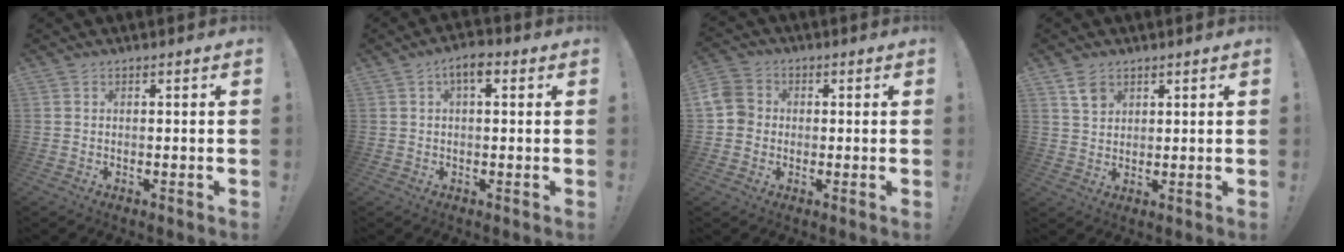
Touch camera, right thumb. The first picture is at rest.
{"total": 4.3, "force": [1.4, 1.8, 3.6], "torque": [-0.057, 0.002, 0.020]}
{"total": 7.2, "force": [-0.1, 6.7, 2.7], "torque": [-0.052, 0.015, 0.002]}
{"total": 4.8, "force": [3.1, 3.2, 1.7], "torque": [-0.011, -0.017, 0.056]}